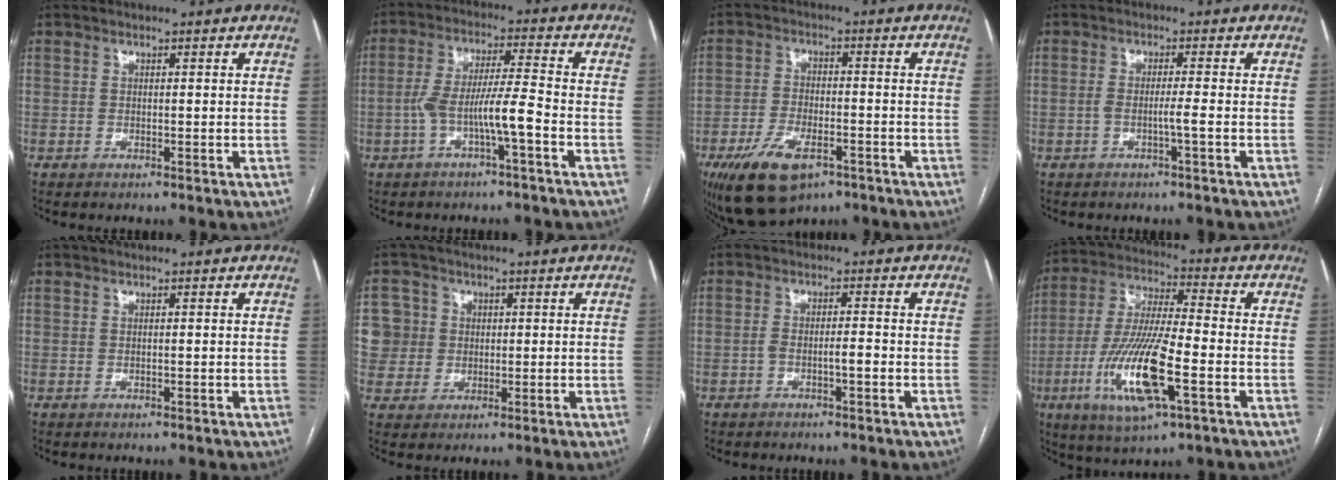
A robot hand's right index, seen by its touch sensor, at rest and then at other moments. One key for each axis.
{"total": 7.5, "fx": -2.9, "fy": 0.1, "fz": 6.9, "tx": -0.134, "ty": 0.024, "tz": -0.050}
{"total": 10.9, "fx": -6.3, "fy": 4.9, "fz": 7.4, "tx": -0.141, "ty": -0.008, "tz": -0.103}
{"total": 2.1, "fx": -0.9, "fy": -0.5, "fz": 1.8, "tx": -0.034, "ty": 0.004, "tz": -0.017}
{"total": 0.0}
{"total": 8.2, "fx": 1.1, "fy": 8.1, "fz": 0.7, "tx": -0.024, "ty": 0.033, "tz": 0.030}
{"total": 2.4, "fx": -1.1, "fy": 0.3, "fz": 2.1, "tx": -0.038, "ty": 0.011, "tz": -0.018}
{"total": 16.2, "fx": -5.4, "fy": 2.6, "fz": 15.0, "tx": -0.311, "ty": -0.015, "tz": -0.095}